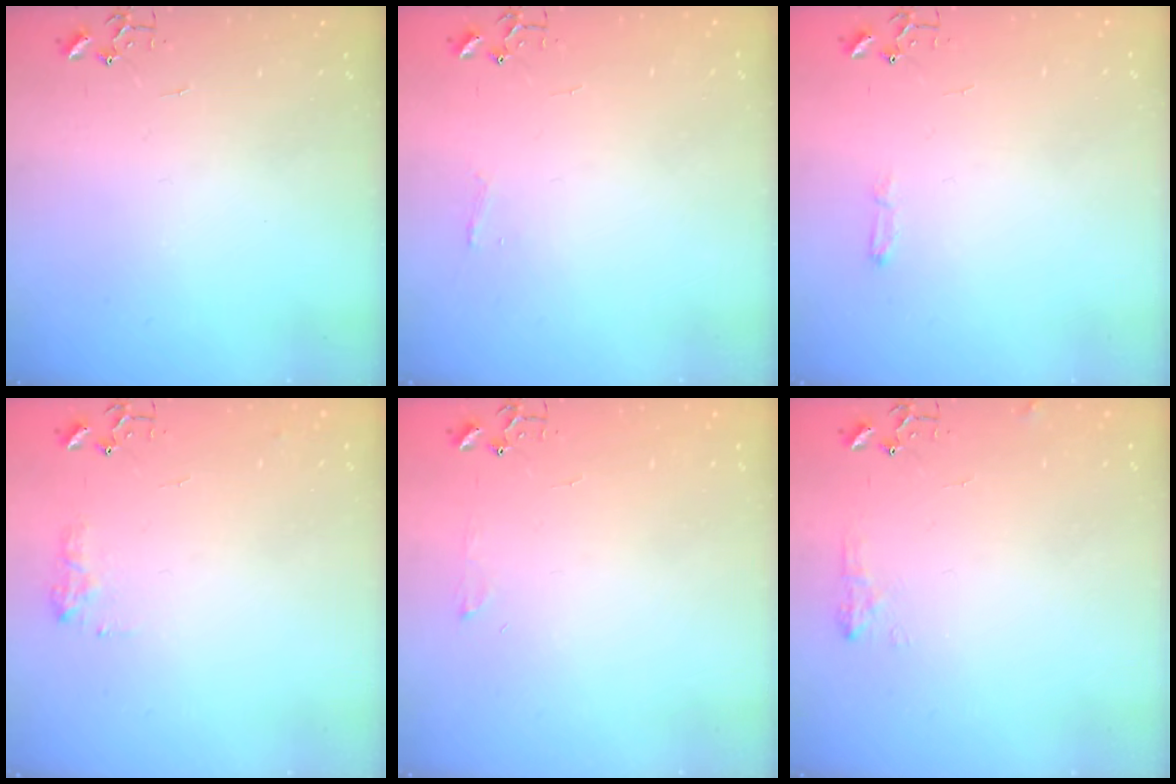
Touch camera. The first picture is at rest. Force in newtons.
{"total": 3.7, "press": 3.6, "slide": 0.5}
{"total": 3.8, "press": 3.8, "slide": 0.5}
{"total": 7.8, "press": 7.8, "slide": 0.1}
{"total": 4.2, "press": 4.2, "slide": 0.6}
{"total": 6.4, "press": 6.3, "slide": 0.8}